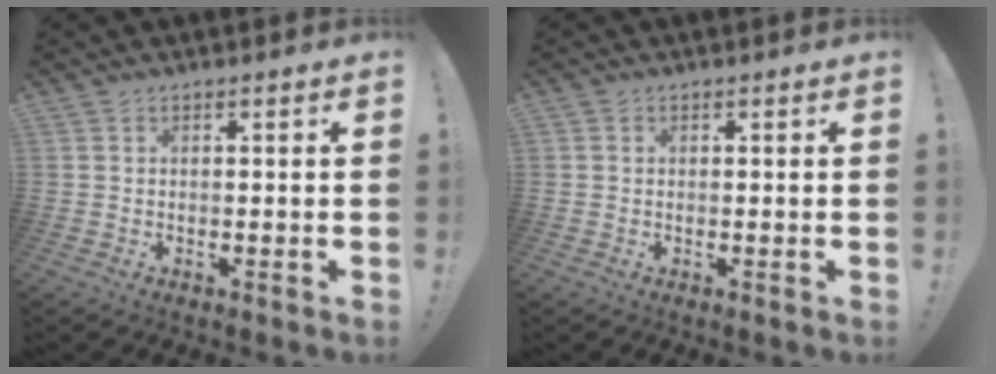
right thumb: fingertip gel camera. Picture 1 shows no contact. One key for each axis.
{"total": 0.5, "fx": 0.1, "fy": 0.5, "fz": 0.0, "tx": -0.002, "ty": 0.003, "tz": 0.003}